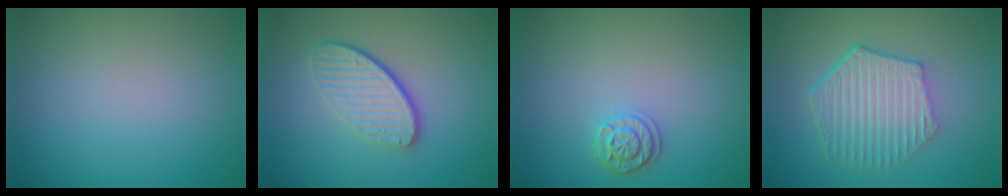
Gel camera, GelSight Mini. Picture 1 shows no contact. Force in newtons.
{"total": 4.6, "press": 3.2, "slide": 3.3}
{"total": 2.0, "press": 1.9, "slide": 0.5}
{"total": 5.9, "press": 4.4, "slide": 4.0}